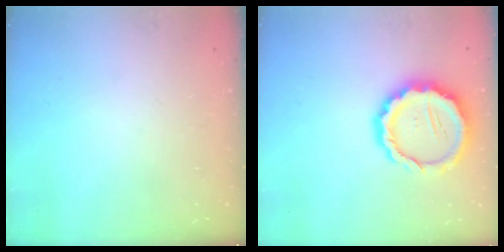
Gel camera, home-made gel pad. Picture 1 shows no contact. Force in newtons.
{"total": 12.8, "press": 12.6, "slide": 2.1}